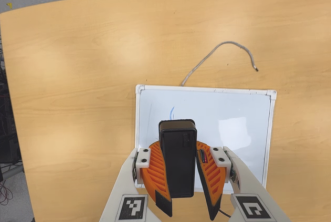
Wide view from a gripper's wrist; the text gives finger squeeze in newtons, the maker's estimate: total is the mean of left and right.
{"total": 13.2, "left": 11.9, "right": 14.6}